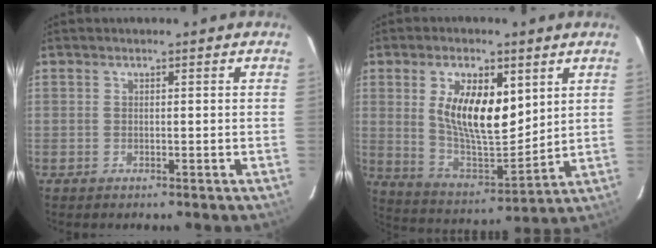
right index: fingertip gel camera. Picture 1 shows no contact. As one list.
[{"total": 14.6, "force": [4.7, 6.2, 12.3], "torque": [-0.225, -0.005, 0.095]}]